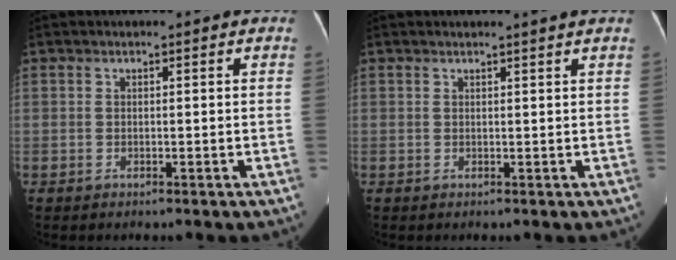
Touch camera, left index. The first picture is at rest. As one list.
[{"total": 1.8, "force": [1.6, -0.5, 0.6], "torque": [-0.015, -0.001, 0.022]}]